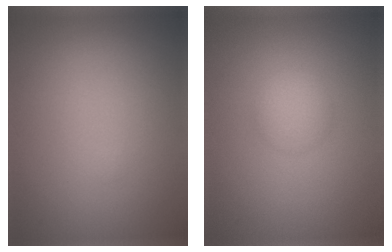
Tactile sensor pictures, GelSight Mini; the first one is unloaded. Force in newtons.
{"total": 1.9, "press": 1.9, "slide": 0.0}